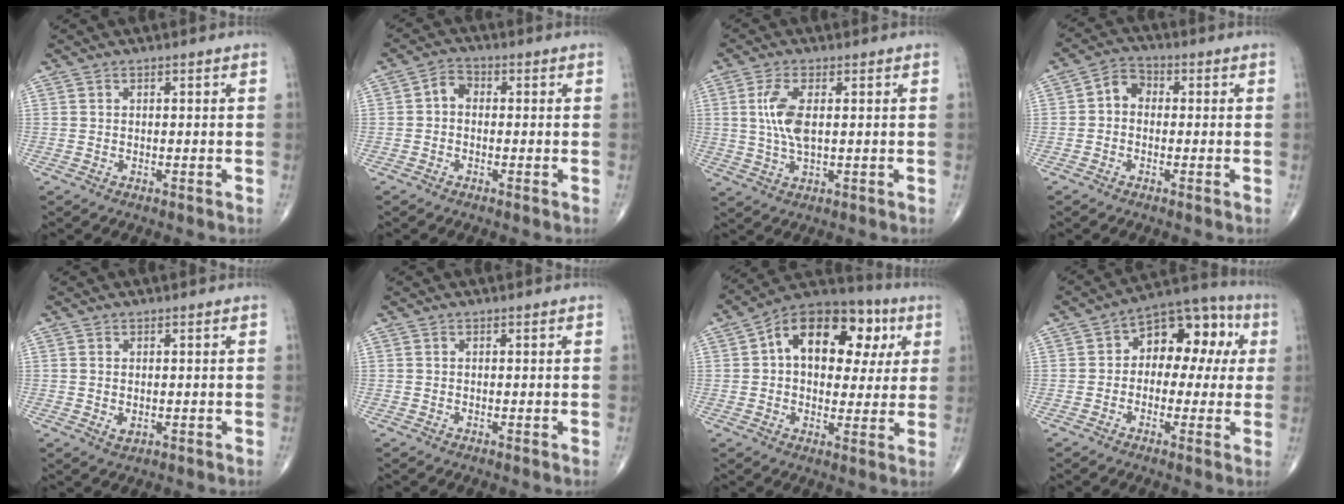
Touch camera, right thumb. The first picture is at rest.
{"total": 3.0, "force": [-0.2, 2.2, 2.0], "torque": [-0.023, 0.012, -0.015]}
{"total": 6.7, "force": [1.0, 2.7, 6.1], "torque": [-0.137, -0.002, 0.021]}
{"total": 4.5, "force": [-0.2, 3.6, 2.8], "torque": [-0.030, 0.016, -0.018]}
{"total": 1.7, "force": [-0.1, 1.0, 1.3], "torque": [-0.024, -0.002, 0.000]}
{"total": 0.0}
{"total": 19.1, "force": [5.1, 11.9, 14.1], "torque": [-0.163, 0.021, 0.067]}
{"total": 13.1, "force": [1.8, 8.6, 9.8], "torque": [-0.080, 0.043, 0.010]}